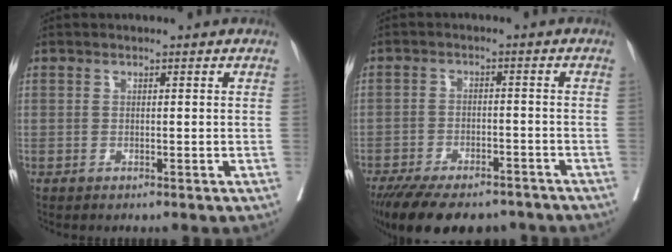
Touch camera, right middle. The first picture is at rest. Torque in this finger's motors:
{"motor_torque": [1.10, -1.03, 0.29, 0.09]}